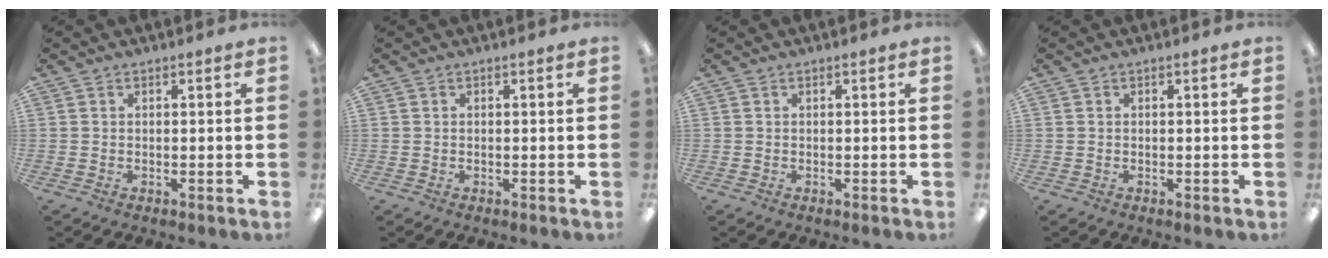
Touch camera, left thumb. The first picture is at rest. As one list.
[{"total": 0.0}, {"total": 0.0}, {"total": 0.0}]